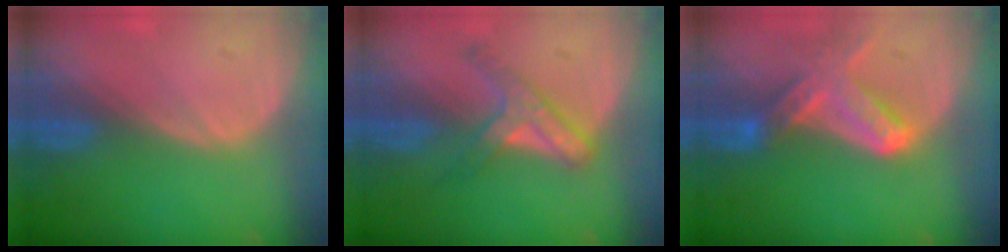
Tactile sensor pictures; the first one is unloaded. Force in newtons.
{"total": 5.2, "press": 5.2, "slide": 0.9}
{"total": 7.0, "press": 6.5, "slide": 2.6}